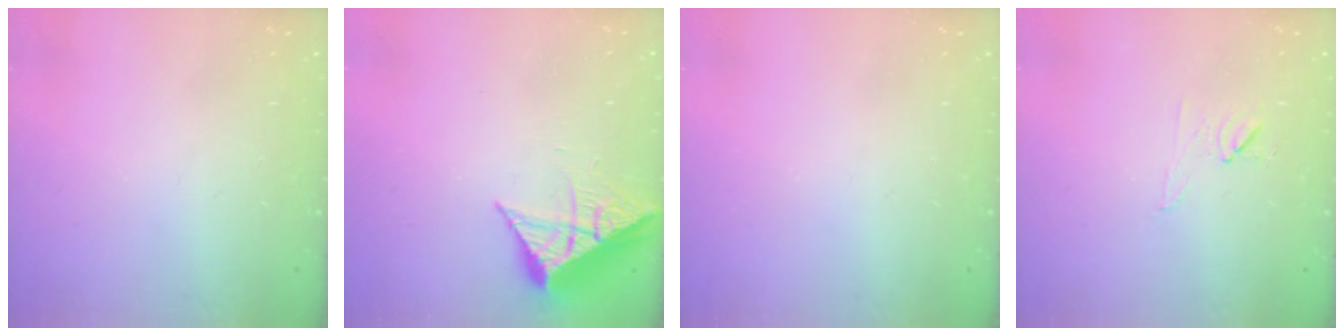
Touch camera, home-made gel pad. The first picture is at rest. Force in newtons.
{"total": 8.9, "press": 8.9, "slide": 0.9}
{"total": 0.0}
{"total": 5.9, "press": 5.9, "slide": 0.9}